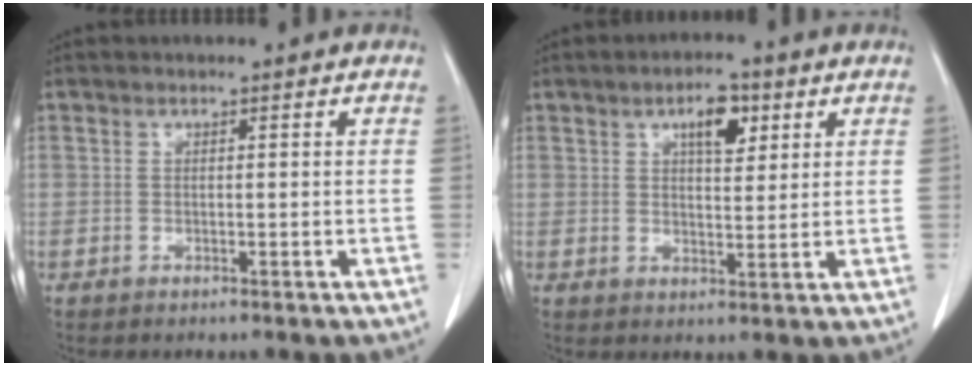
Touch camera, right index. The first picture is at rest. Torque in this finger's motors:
{"motor_torque": [0.15, 0.15, 0.13, 0.05]}